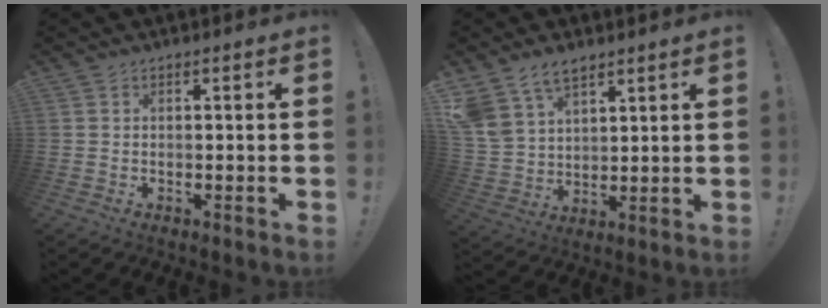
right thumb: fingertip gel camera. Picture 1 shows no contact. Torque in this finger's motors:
{"motor_torque": [0.85, 3.17, 1.05, 0.78, 0.12]}